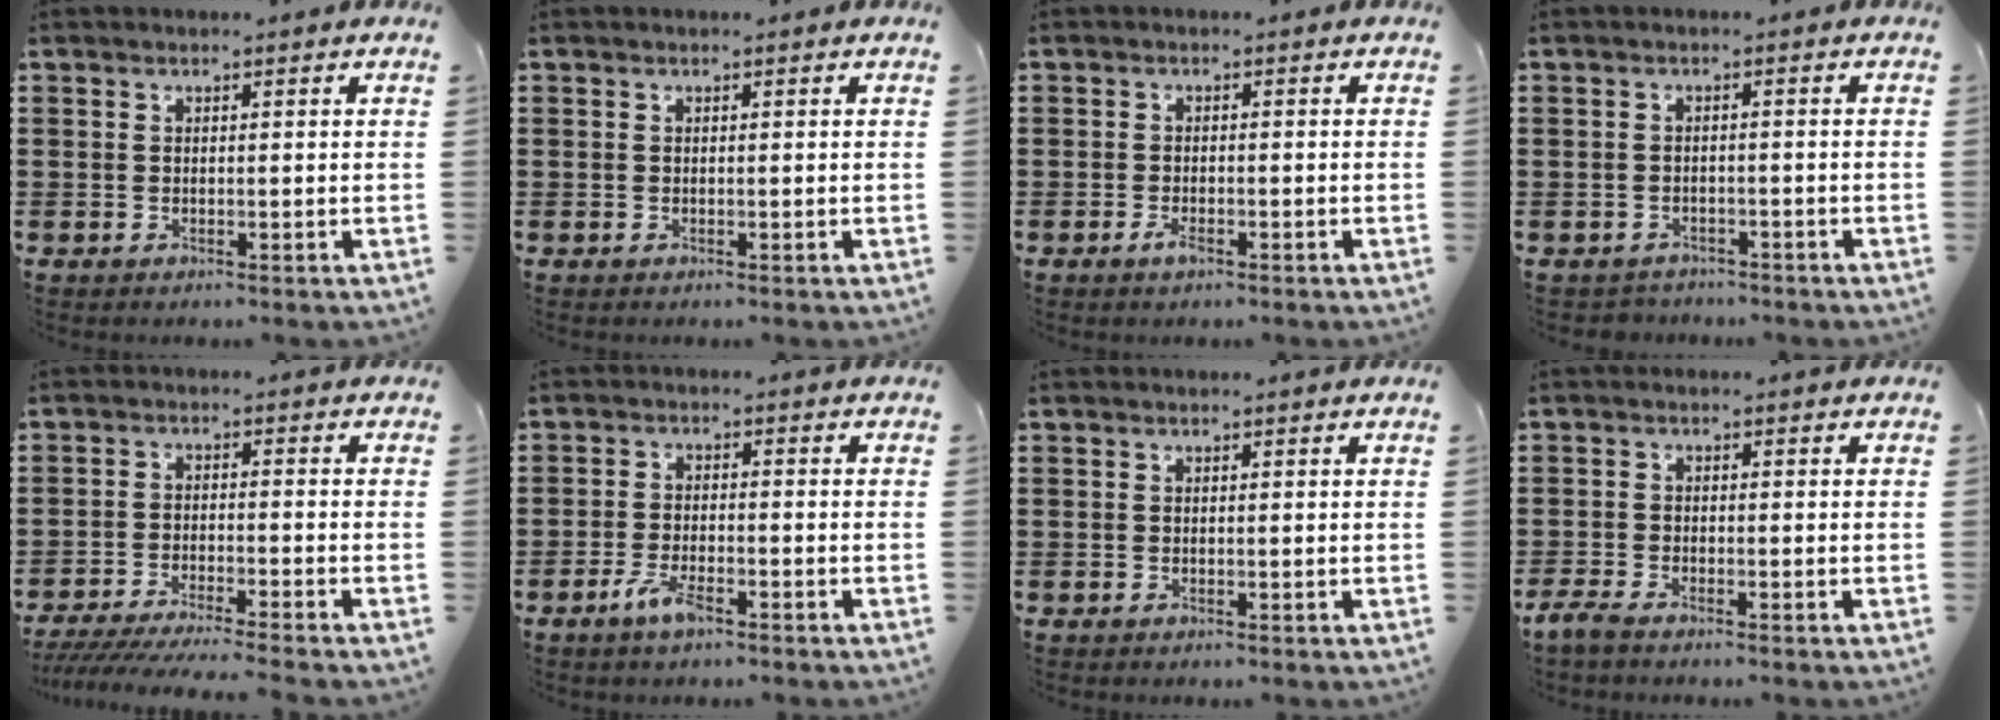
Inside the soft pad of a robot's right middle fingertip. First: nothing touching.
{"total": 0.0}
{"total": 1.9, "force": [-1.1, 0.7, 1.4], "torque": [-0.041, -0.006, -0.025]}
{"total": 1.6, "force": [-1.5, 0.5, -0.2], "torque": [-0.003, 0.001, -0.037]}
{"total": 4.6, "force": [-4.2, -0.1, 1.7], "torque": [-0.041, -0.016, -0.086]}
{"total": 4.1, "force": [-2.6, 1.3, 2.9], "torque": [-0.068, 0.000, -0.053]}
{"total": 0.0}
{"total": 2.2, "force": [-1.9, 0.4, 1.1], "torque": [-0.034, -0.001, -0.042]}